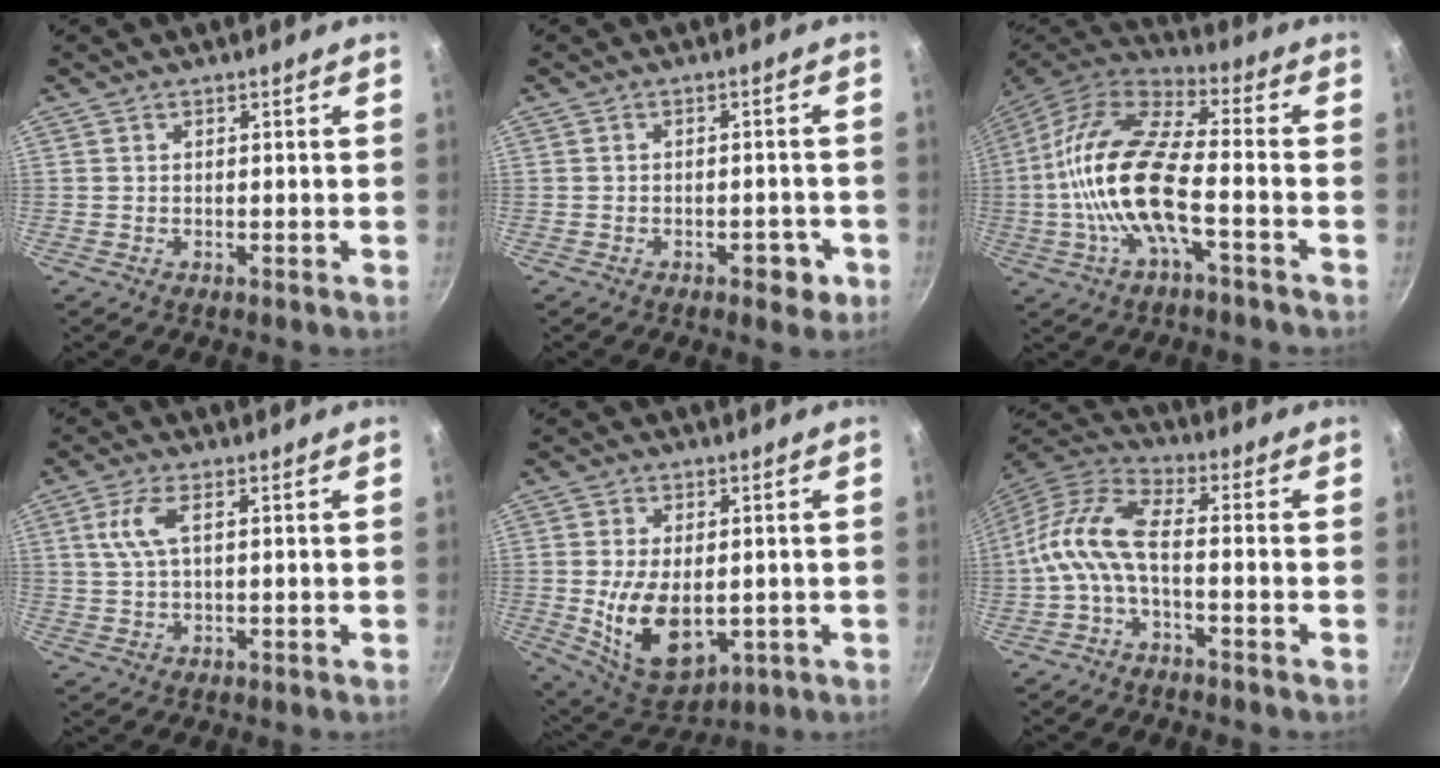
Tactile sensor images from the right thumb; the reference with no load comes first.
{"total": 3.8, "force": [-1.9, 2.1, 2.5], "torque": [-0.017, 0.014, -0.023]}
{"total": 17.3, "force": [-3.3, 6.0, 15.9], "torque": [-0.338, 0.039, -0.065]}
{"total": 4.8, "force": [1.4, 1.7, 4.2], "torque": [-0.112, 0.009, 0.030]}
{"total": 12.4, "force": [-1.3, 7.1, 10.1], "torque": [-0.166, -0.013, 0.002]}
{"total": 10.2, "force": [-2.1, 3.6, 9.3], "torque": [-0.206, 0.045, -0.053]}